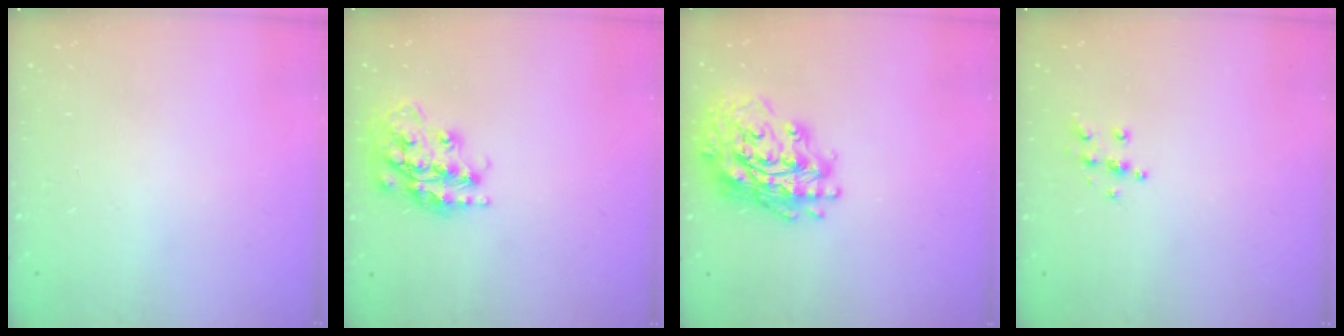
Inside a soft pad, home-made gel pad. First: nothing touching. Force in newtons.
{"total": 18.3, "press": 18.3, "slide": 1.0}
{"total": 19.4, "press": 19.2, "slide": 3.0}
{"total": 5.9, "press": 5.9, "slide": 0.5}